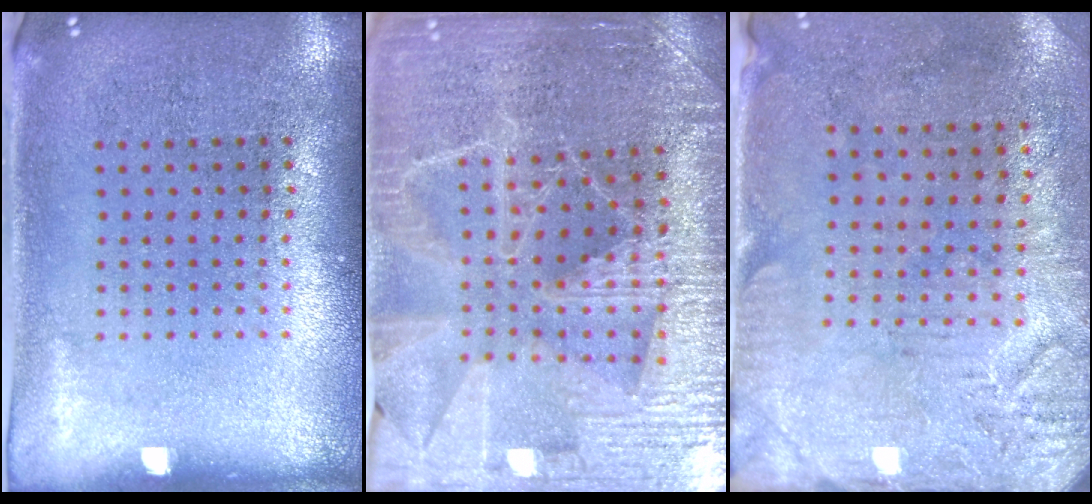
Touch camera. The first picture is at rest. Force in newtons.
{"total": 4.0, "press": 3.8, "slide": 1.1}
{"total": 3.0, "press": 2.5, "slide": 1.8}